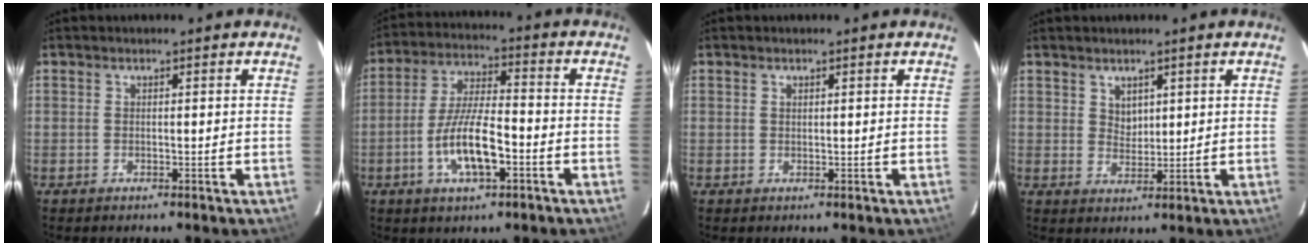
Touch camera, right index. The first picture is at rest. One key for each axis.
{"total": 10.8, "fx": -4.0, "fy": 3.2, "fz": 9.5, "tx": -0.192, "ty": -0.001, "tz": -0.070}
{"total": 0.6, "fx": 0.3, "fy": 0.4, "fz": 0.2, "tx": -0.005, "ty": 0.002, "tz": 0.006}
{"total": 2.9, "fx": 1.7, "fy": 2.2, "fz": 1.1, "tx": -0.012, "ty": 0.001, "tz": 0.033}